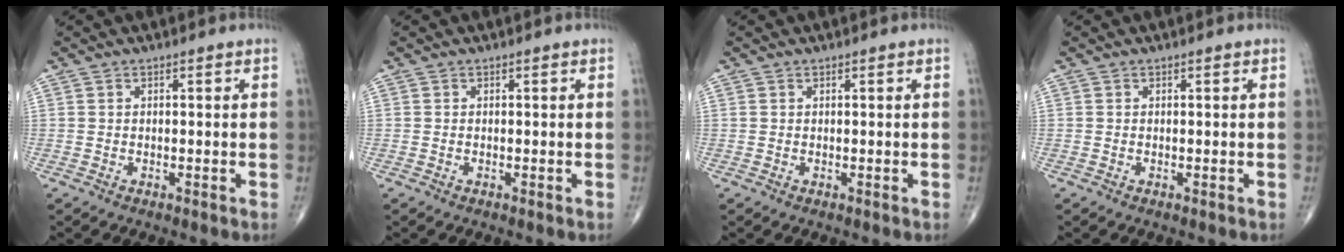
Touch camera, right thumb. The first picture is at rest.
{"total": 0.0}
{"total": 0.0}
{"total": 0.0}